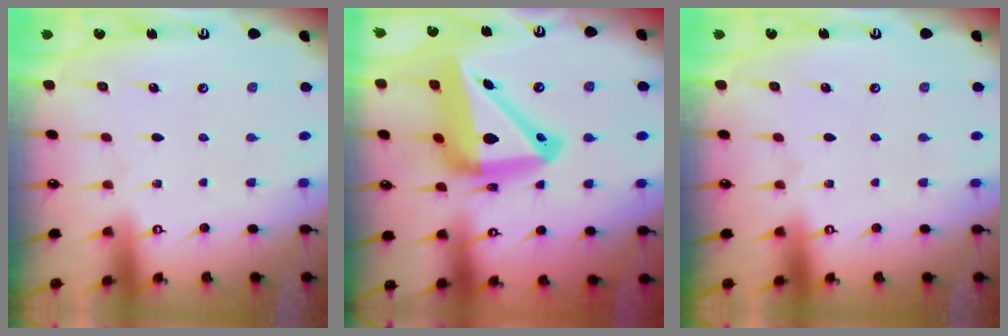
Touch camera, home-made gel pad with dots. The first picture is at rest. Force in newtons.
{"total": 19.5, "press": 19.3, "slide": 2.6}
{"total": 0.0}